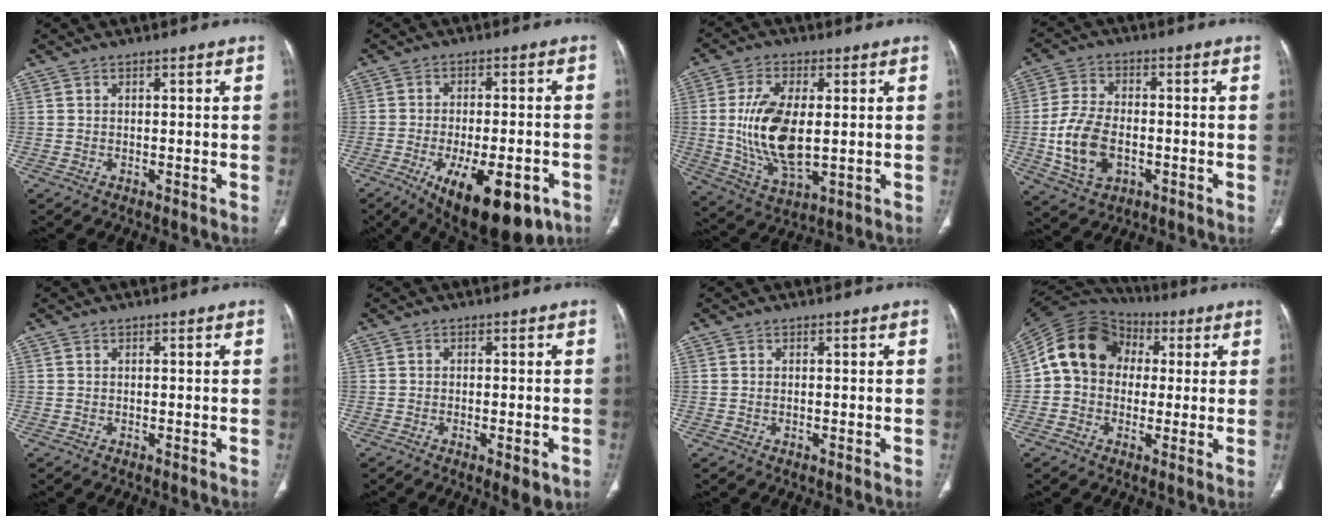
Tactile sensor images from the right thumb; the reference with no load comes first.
{"total": 18.0, "force": [-8.7, 7.4, 13.9], "torque": [-0.179, 0.007, -0.113]}
{"total": 13.7, "force": [0.5, 6.8, 11.9], "torque": [-0.234, -0.015, 0.019]}
{"total": 11.2, "force": [-2.5, 7.1, 8.3], "torque": [-0.160, 0.011, -0.040]}
{"total": 0.0}
{"total": 4.4, "force": [-1.9, 1.4, 3.7], "torque": [-0.046, -0.001, -0.019]}
{"total": 0.0}
{"total": 14.1, "force": [1.7, 11.7, 7.6], "torque": [-0.120, 0.032, 0.020]}